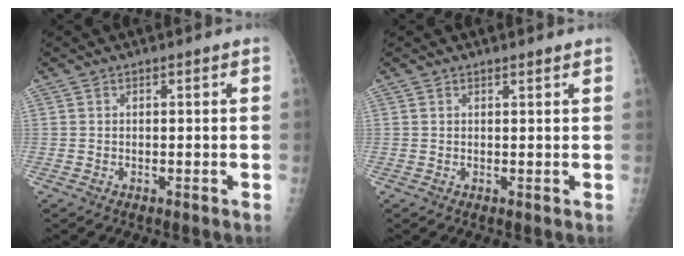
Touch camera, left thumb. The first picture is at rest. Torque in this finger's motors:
{"motor_torque": [-0.21, 0.19, -0.26, -0.15, 0.00]}